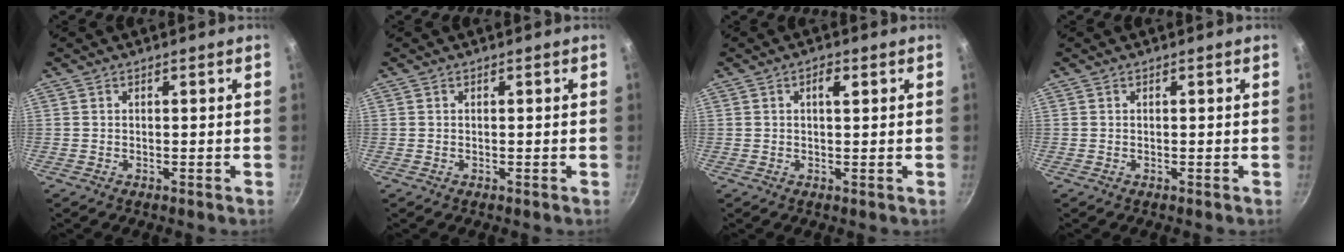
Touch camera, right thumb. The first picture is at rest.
{"total": 0.0}
{"total": 2.4, "force": [0.8, 1.0, 2.0], "torque": [-0.030, 0.000, 0.011]}
{"total": 0.0}